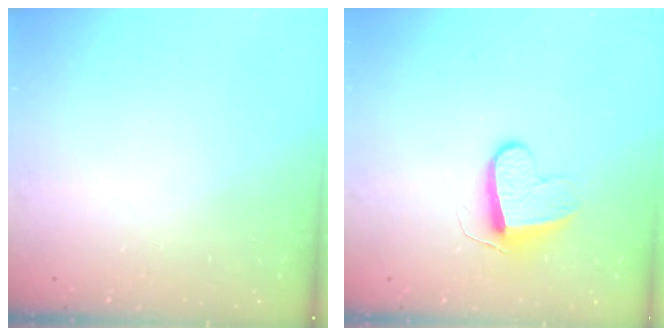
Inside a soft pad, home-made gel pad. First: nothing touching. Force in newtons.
{"total": 9.3, "press": 9.3, "slide": 0.5}